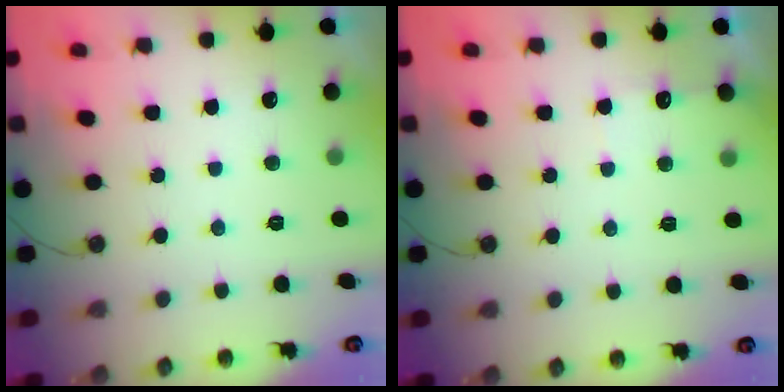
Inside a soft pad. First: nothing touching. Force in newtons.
{"total": 3.8, "press": 3.8, "slide": 0.4}